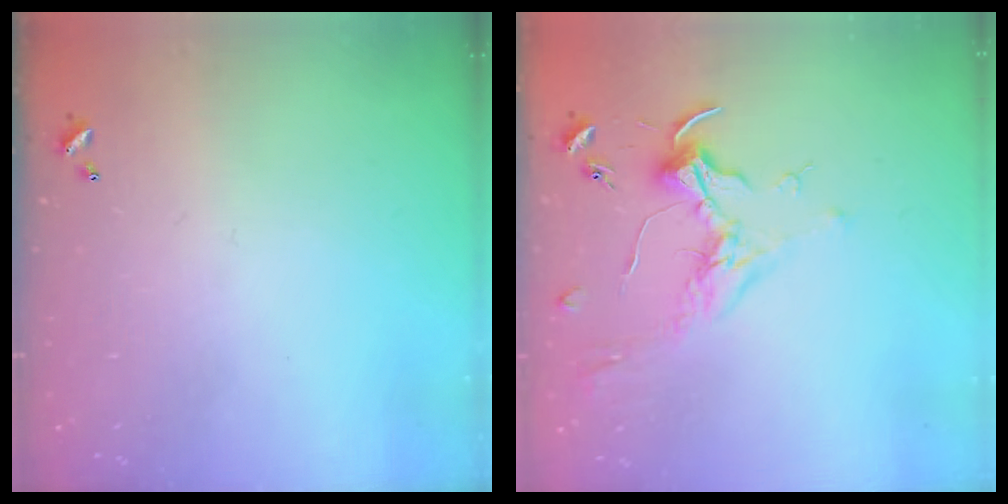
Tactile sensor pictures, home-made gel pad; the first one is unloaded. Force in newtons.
{"total": 1.7, "press": 1.5, "slide": 0.8}